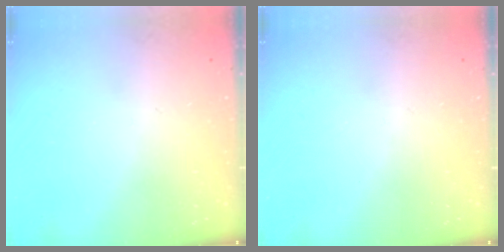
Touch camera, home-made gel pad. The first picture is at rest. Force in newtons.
{"total": 0.0}